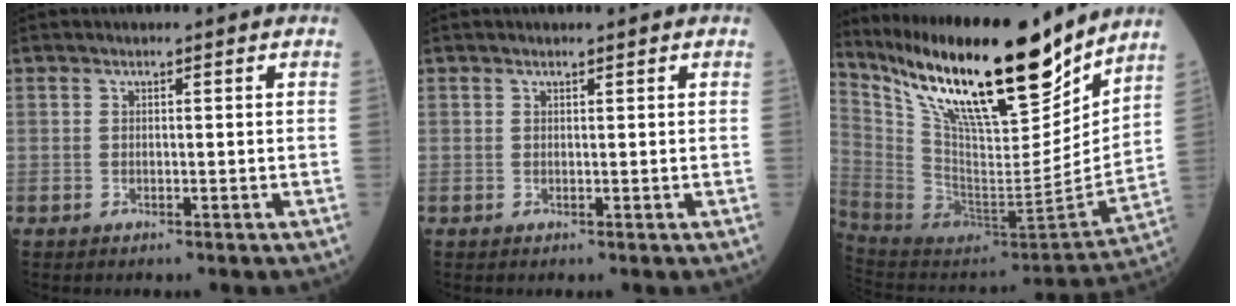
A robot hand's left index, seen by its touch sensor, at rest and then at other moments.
{"total": 0.6, "force": [0.6, 0.0, 0.2], "torque": [-0.007, 0.000, 0.010]}
{"total": 26.3, "force": [19.6, 5.0, 16.8], "torque": [-0.305, -0.022, 0.340]}